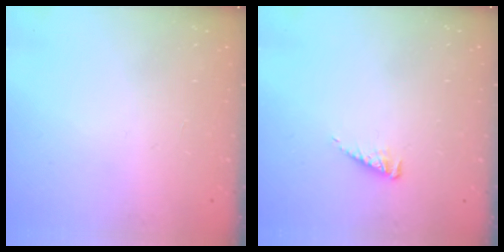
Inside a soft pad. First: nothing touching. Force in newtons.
{"total": 4.4, "press": 4.4, "slide": 0.6}